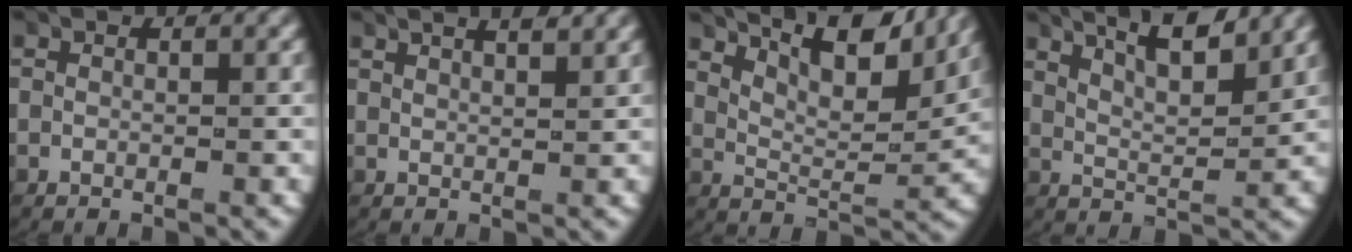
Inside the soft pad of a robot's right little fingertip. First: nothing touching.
{"total": 3.9, "force": [3.2, 0.7, 2.1], "torque": [-0.028, 0.007, 0.052]}
{"total": 10.2, "force": [7.3, 3.6, 6.0], "torque": [-0.086, 0.026, 0.097]}
{"total": 7.3, "force": [5.6, 2.1, 4.3], "torque": [-0.067, 0.013, 0.080]}